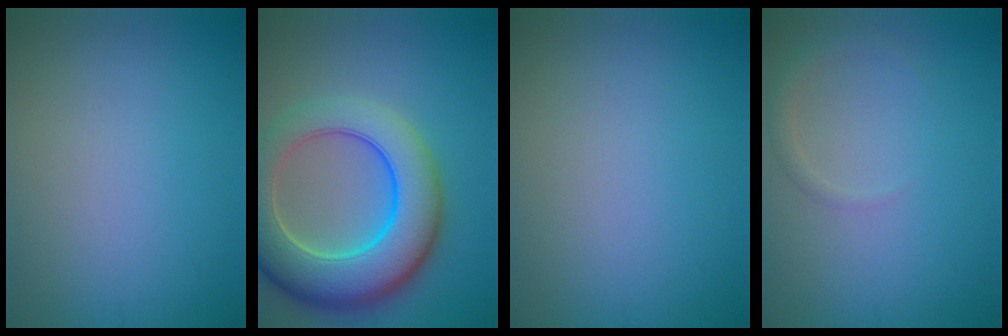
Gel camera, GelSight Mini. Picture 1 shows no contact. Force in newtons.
{"total": 10.2, "press": 10.2, "slide": 0.3}
{"total": 0.0}
{"total": 1.3, "press": 1.3, "slide": 0.1}